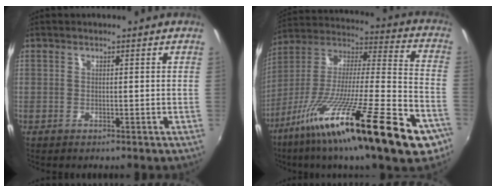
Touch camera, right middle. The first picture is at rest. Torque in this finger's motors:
{"motor_torque": [2.14, 0.00, 1.05, 0.21]}